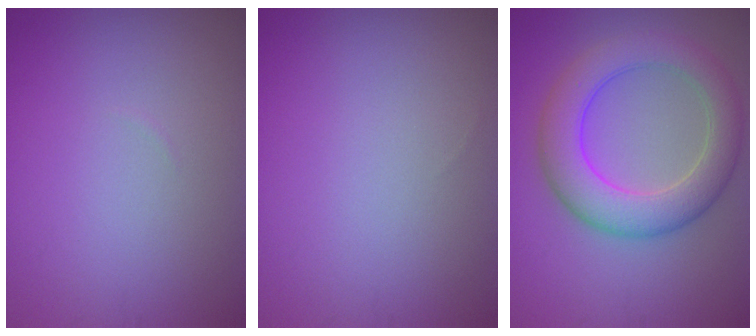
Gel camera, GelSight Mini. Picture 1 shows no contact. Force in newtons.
{"total": 0.0}
{"total": 6.8, "press": 6.8, "slide": 0.0}